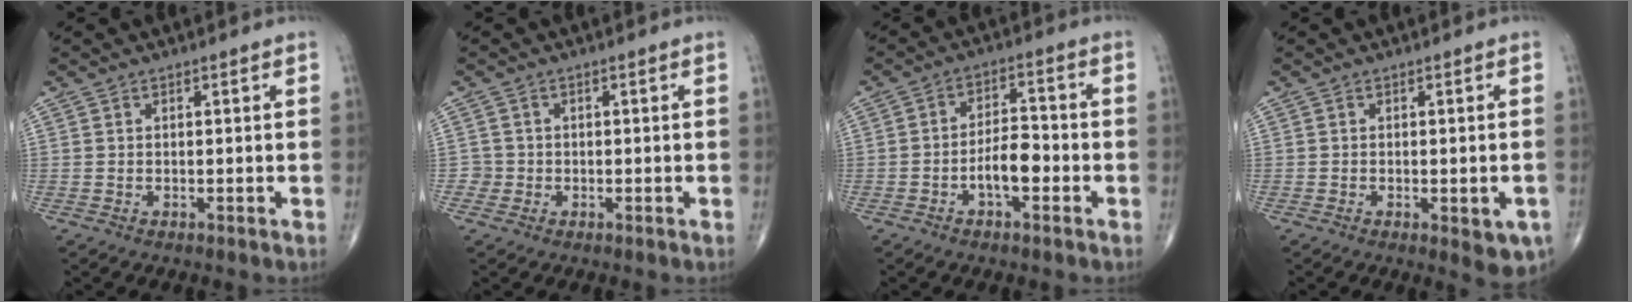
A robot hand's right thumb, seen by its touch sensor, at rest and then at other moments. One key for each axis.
{"total": 1.7, "fx": -0.5, "fy": 1.6, "fz": -0.3, "tx": 0.020, "ty": 0.008, "tz": -0.016}
{"total": 6.7, "fx": -2.4, "fy": 3.1, "fz": 5.4, "tx": -0.081, "ty": 0.025, "tz": -0.045}
{"total": 5.7, "fx": -2.0, "fy": 2.1, "fz": 4.9, "tx": -0.048, "ty": -0.001, "tz": -0.017}